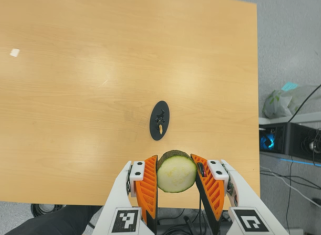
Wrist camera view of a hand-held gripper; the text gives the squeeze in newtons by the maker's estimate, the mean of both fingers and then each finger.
{"total": 11.7, "left": 11.0, "right": 12.4}